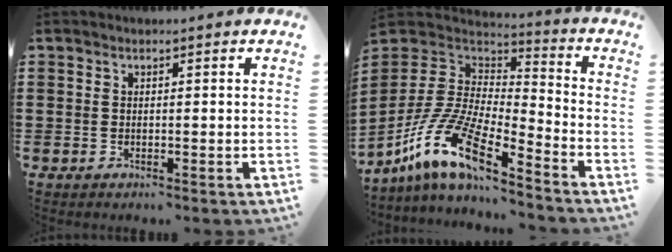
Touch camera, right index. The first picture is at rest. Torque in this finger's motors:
{"motor_torque": [1.38, -0.76, 1.05, 0.21]}